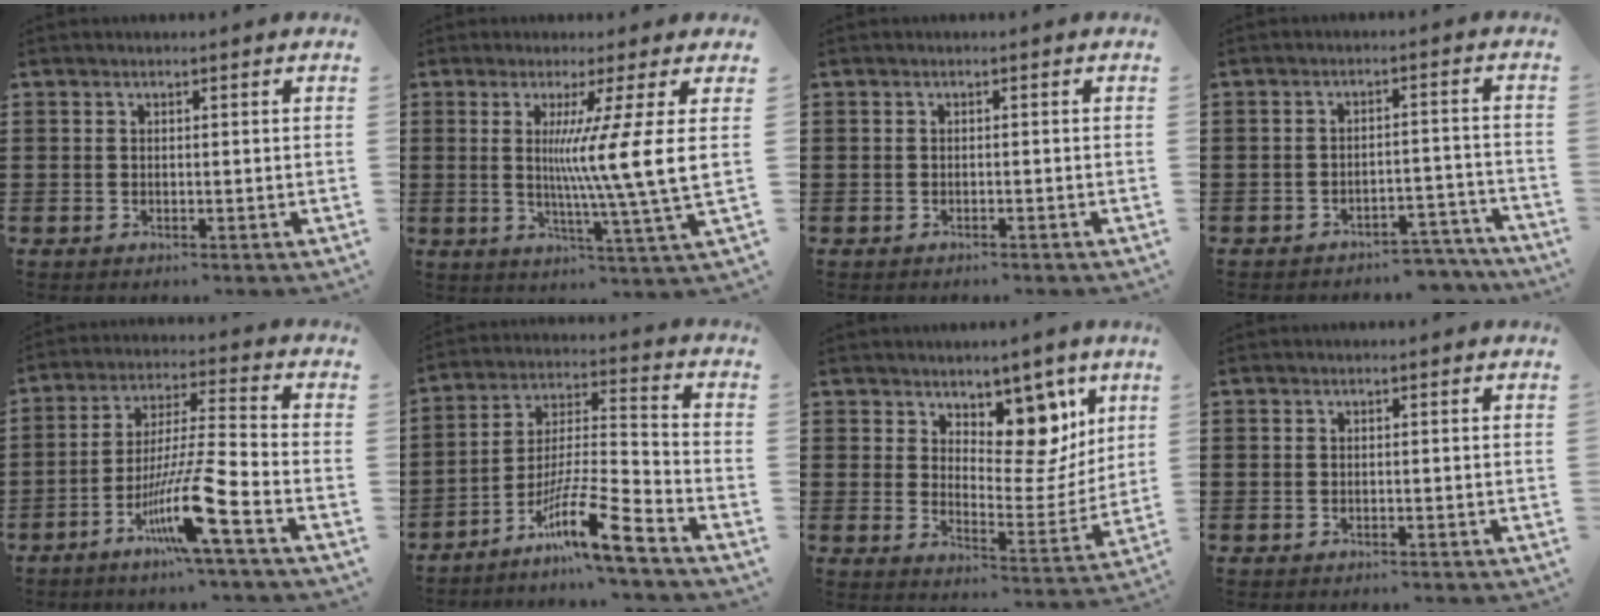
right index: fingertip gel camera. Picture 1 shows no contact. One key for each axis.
{"total": 10.2, "fx": 1.5, "fy": -1.8, "fz": 10.0, "tx": -0.179, "ty": -0.015, "tz": 0.015}
{"total": 0.5, "fx": -0.5, "fy": 0.2, "fz": 0.0, "tx": 0.000, "ty": 0.001, "tz": -0.012}
{"total": 3.5, "fx": -3.3, "fy": 0.5, "fz": 1.0, "tx": -0.020, "ty": 0.005, "tz": -0.068}
{"total": 12.1, "fx": -6.5, "fy": 0.3, "fz": 10.3, "tx": -0.207, "ty": -0.006, "tz": -0.125}
{"total": 12.1, "fx": -8.6, "fy": 1.2, "fz": 8.4, "tx": -0.156, "ty": 0.007, "tz": -0.165}
{"total": 9.7, "fx": 6.6, "fy": 5.1, "fz": 5.0, "tx": -0.082, "ty": -0.044, "tz": 0.115}
{"total": 0.0}